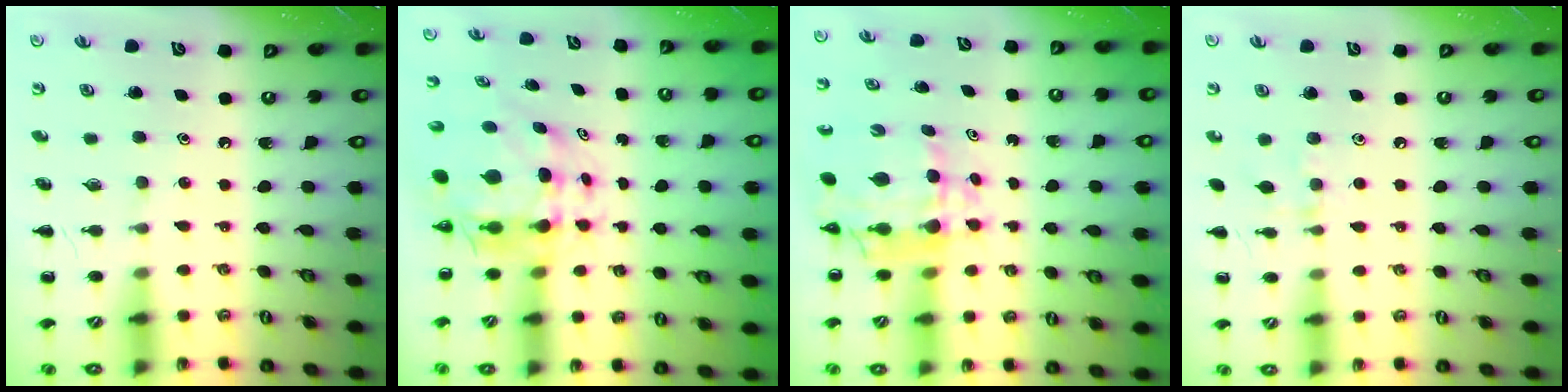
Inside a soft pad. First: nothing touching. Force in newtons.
{"total": 7.9, "press": 7.4, "slide": 2.6}
{"total": 9.0, "press": 8.5, "slide": 3.2}
{"total": 5.9, "press": 5.7, "slide": 1.2}